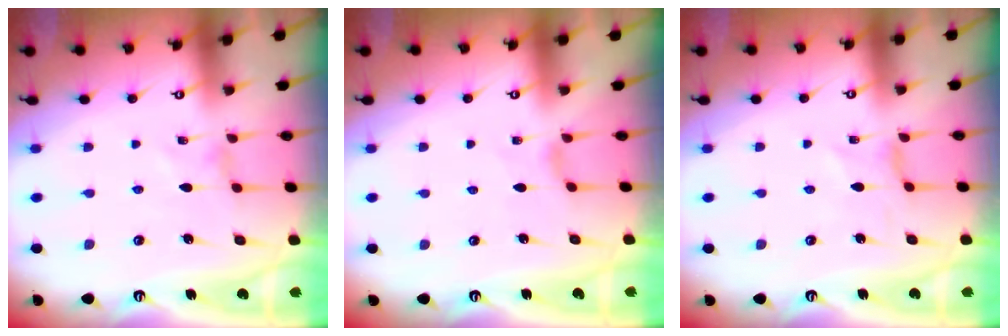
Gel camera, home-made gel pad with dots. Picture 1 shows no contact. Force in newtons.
{"total": 2.1, "press": 2.0, "slide": 0.5}
{"total": 0.0}